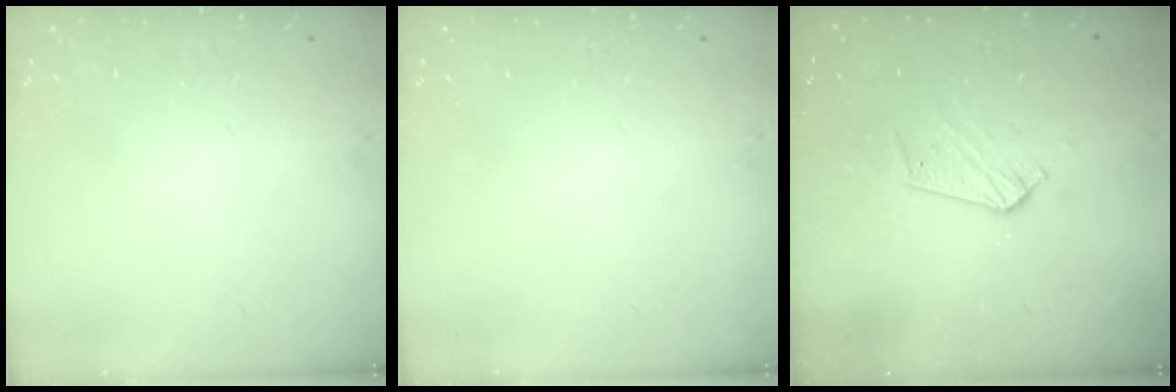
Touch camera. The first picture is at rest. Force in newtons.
{"total": 0.0}
{"total": 6.8, "press": 6.8, "slide": 0.4}